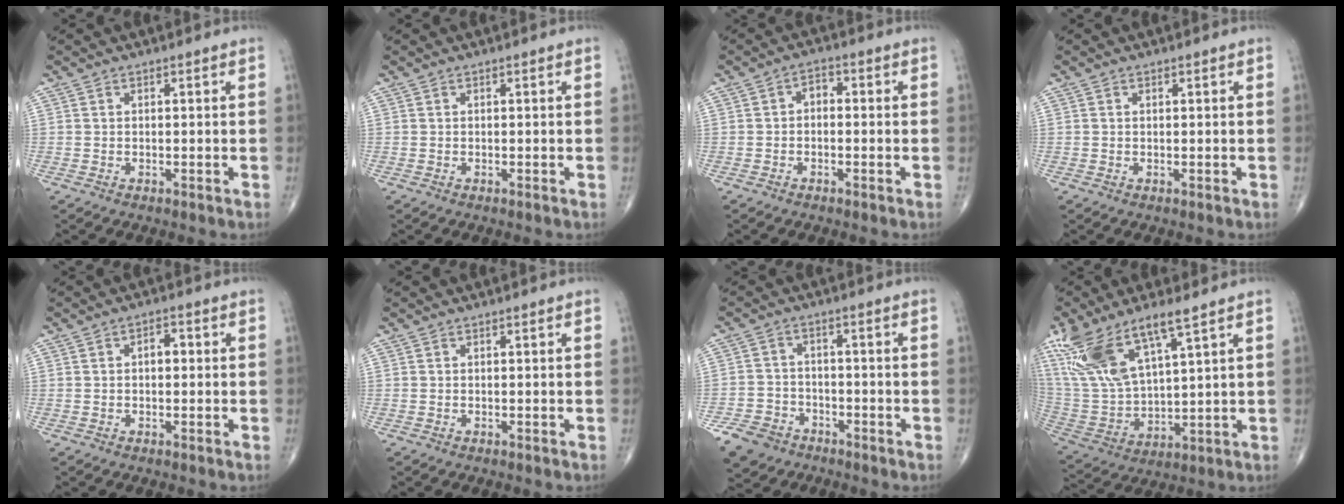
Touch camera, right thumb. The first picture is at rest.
{"total": 0.0}
{"total": 2.7, "force": [-0.3, 1.9, 1.9], "torque": [-0.016, 0.014, -0.017]}
{"total": 0.0}
{"total": 2.6, "force": [0.2, 1.6, 2.1], "torque": [-0.025, 0.012, 0.000]}
{"total": 0.0}
{"total": 8.1, "force": [-5.1, 5.8, 2.3], "torque": [-0.045, 0.019, -0.094]}
{"total": 17.3, "force": [10.1, 5.8, 12.8], "torque": [-0.268, -0.032, 0.215]}